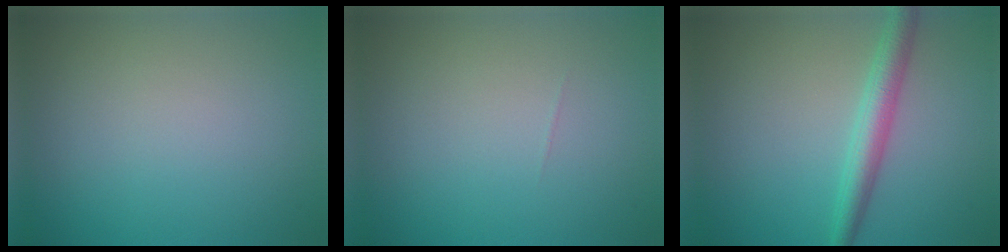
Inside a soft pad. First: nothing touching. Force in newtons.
{"total": 0.0}
{"total": 3.4, "press": 3.4, "slide": 0.1}